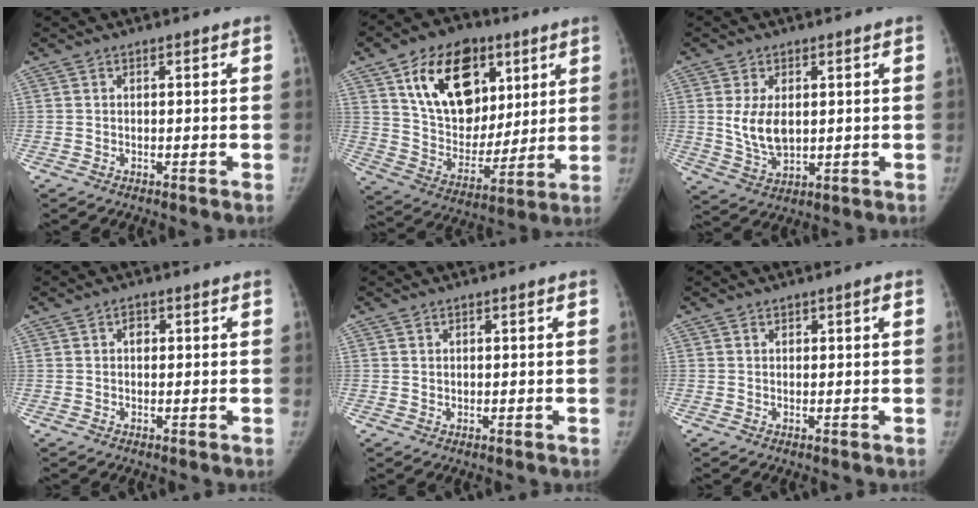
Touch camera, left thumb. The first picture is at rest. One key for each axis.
{"total": 22.2, "fx": 9.6, "fy": 14.9, "fz": 13.4, "tx": -0.179, "ty": -0.031, "tz": 0.166}
{"total": 7.4, "fx": 1.0, "fy": 4.4, "fz": 5.8, "tx": -0.100, "ty": -0.012, "tz": 0.031}
{"total": 1.6, "fx": 0.4, "fy": 1.2, "fz": 1.0, "tx": -0.009, "ty": 0.003, "tz": 0.002}
{"total": 0.7, "fx": 0.3, "fy": 0.6, "fz": 0.2, "tx": 0.004, "ty": -0.001, "tz": 0.005}
{"total": 1.3, "fx": 0.5, "fy": 0.7, "fz": 0.9, "tx": -0.005, "ty": 0.000, "tz": 0.009}